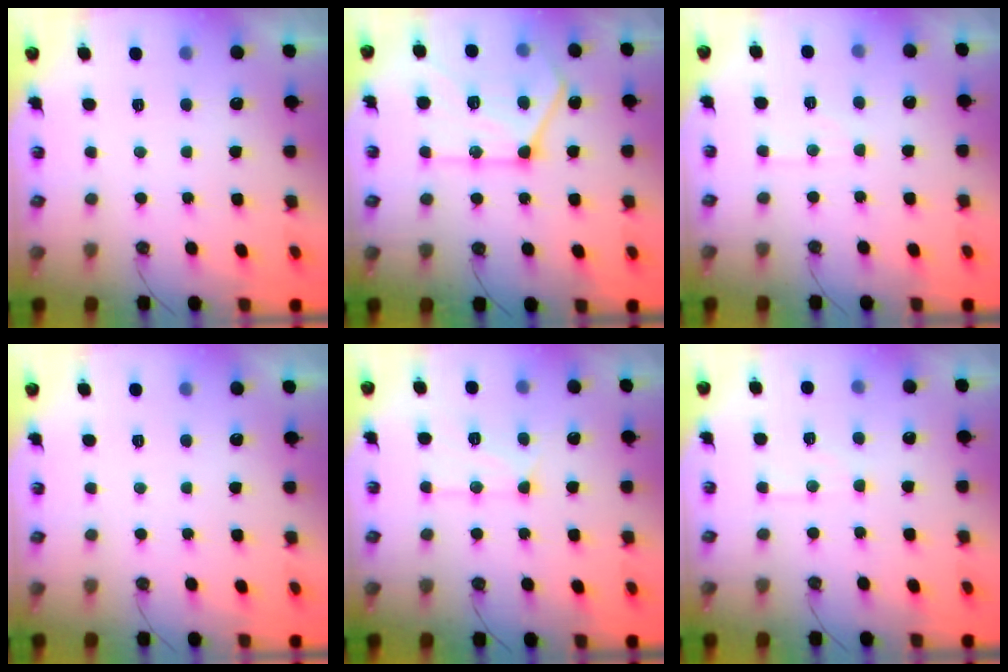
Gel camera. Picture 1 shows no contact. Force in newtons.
{"total": 20.3, "press": 20.2, "slide": 1.9}
{"total": 5.9, "press": 5.9, "slide": 0.6}
{"total": 0.0}
{"total": 12.3, "press": 12.3, "slide": 0.9}
{"total": 5.7, "press": 5.7, "slide": 0.3}